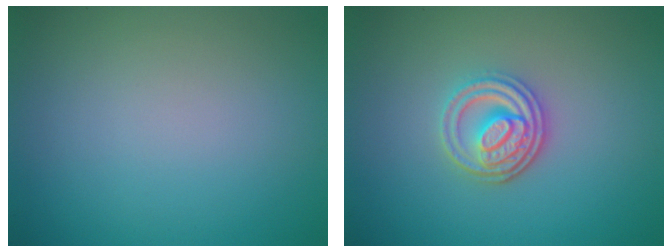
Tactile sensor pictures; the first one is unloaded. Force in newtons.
{"total": 3.6, "press": 3.0, "slide": 1.9}